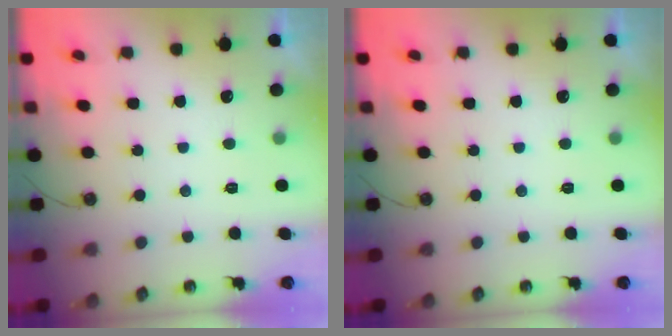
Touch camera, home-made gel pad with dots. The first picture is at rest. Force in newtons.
{"total": 0.0}